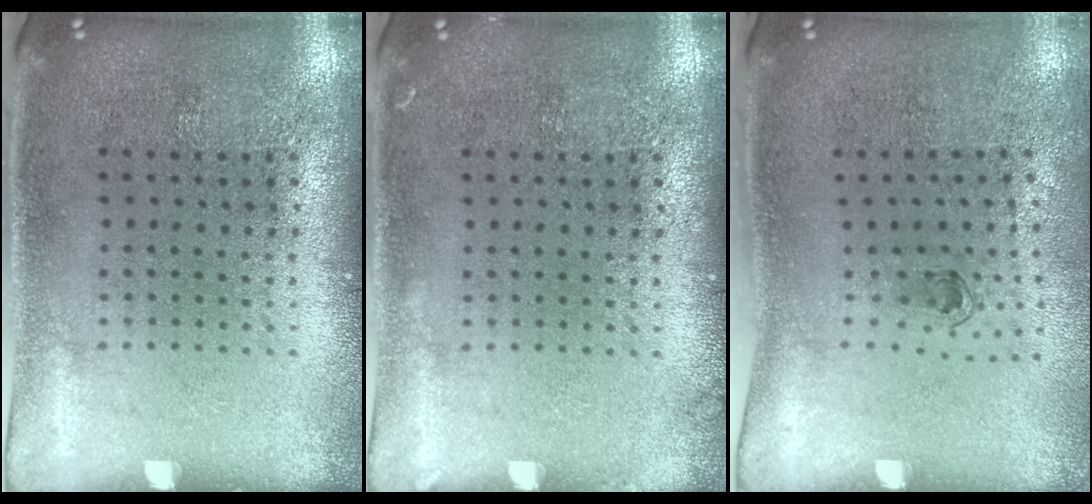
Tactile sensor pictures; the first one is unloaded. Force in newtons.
{"total": 0.5, "press": 0.5, "slide": 0.1}
{"total": 0.6, "press": 0.3, "slide": 0.6}